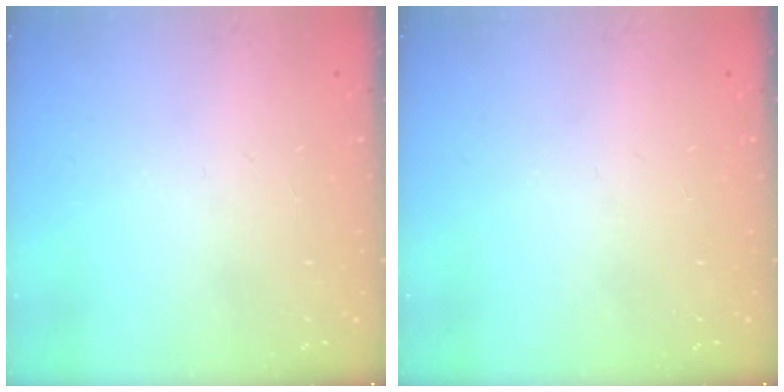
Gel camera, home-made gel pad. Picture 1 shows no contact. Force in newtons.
{"total": 0.0}